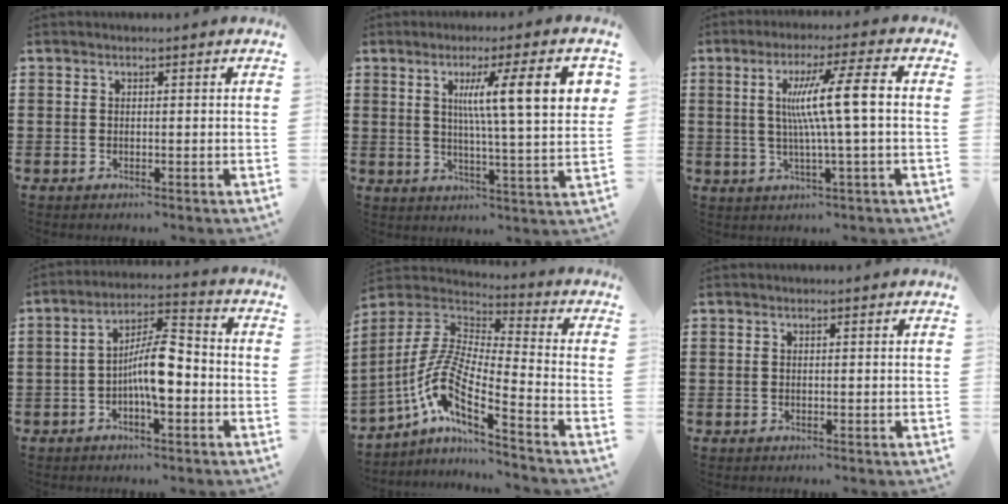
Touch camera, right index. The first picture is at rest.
{"total": 11.8, "force": [3.7, 1.3, 11.1], "torque": [-0.198, 0.006, 0.054]}
{"total": 9.4, "force": [0.5, -0.2, 9.4], "torque": [-0.176, 0.002, -0.002]}
{"total": 8.9, "force": [-2.2, 2.7, 8.2], "torque": [-0.160, 0.003, -0.042]}
{"total": 9.0, "force": [-5.3, 1.5, 7.0], "torque": [-0.181, -0.027, -0.119]}
{"total": 0.0}